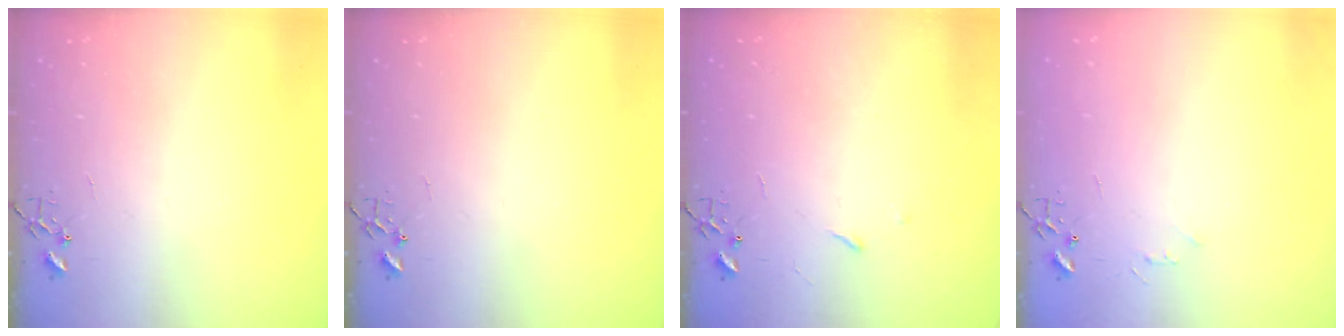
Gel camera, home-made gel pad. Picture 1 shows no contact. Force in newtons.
{"total": 0.0}
{"total": 2.9, "press": 2.8, "slide": 0.5}
{"total": 3.5, "press": 3.4, "slide": 0.4}